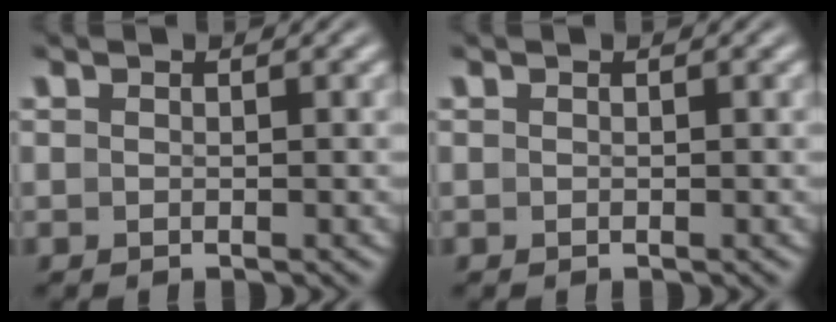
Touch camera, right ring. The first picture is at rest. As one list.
[{"total": 0.0}]